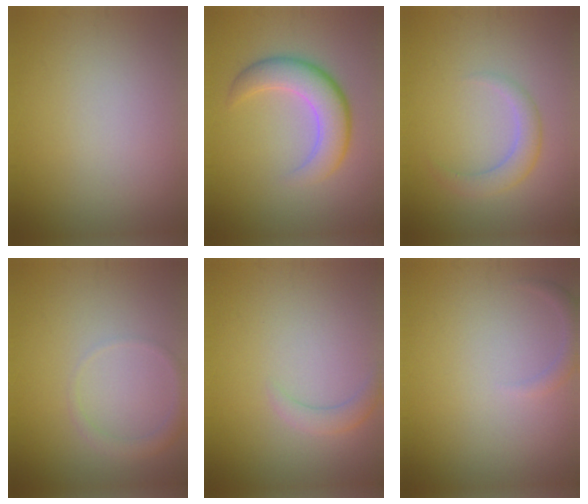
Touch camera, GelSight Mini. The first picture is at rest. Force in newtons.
{"total": 5.2, "press": 5.2, "slide": 0.2}
{"total": 2.2, "press": 2.2, "slide": 0.2}
{"total": 1.4, "press": 1.4, "slide": 0.0}
{"total": 1.5, "press": 1.5, "slide": 0.2}
{"total": 1.3, "press": 1.2, "slide": 0.2}